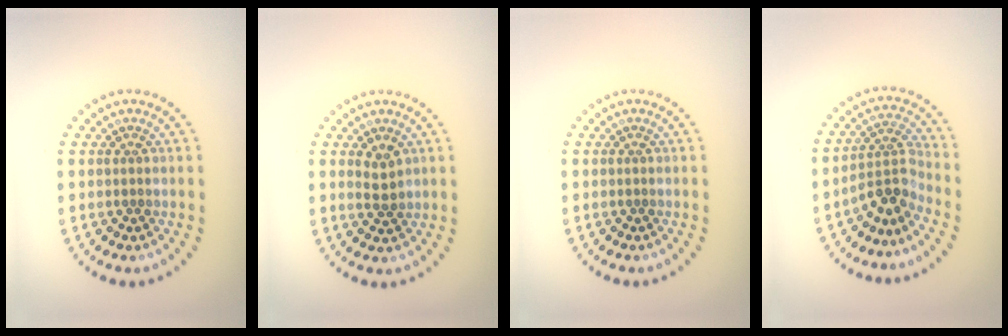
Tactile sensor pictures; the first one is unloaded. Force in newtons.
{"total": 1.9, "press": 1.8, "slide": 0.6}
{"total": 0.0}
{"total": 3.2, "press": 2.3, "slide": 2.3}